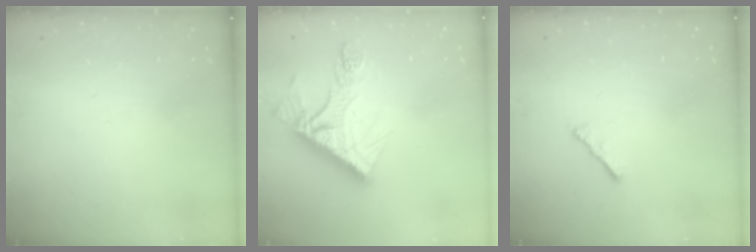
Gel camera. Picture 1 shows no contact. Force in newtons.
{"total": 14.0, "press": 14.0, "slide": 1.2}
{"total": 2.2, "press": 2.1, "slide": 0.5}